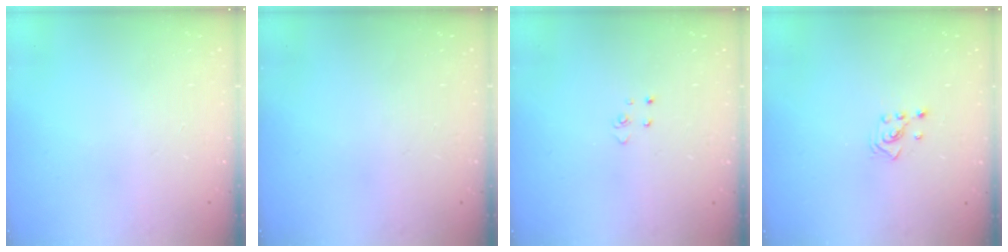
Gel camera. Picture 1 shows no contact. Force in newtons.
{"total": 0.0}
{"total": 2.8, "press": 2.8, "slide": 0.3}
{"total": 2.1, "press": 2.1, "slide": 0.3}